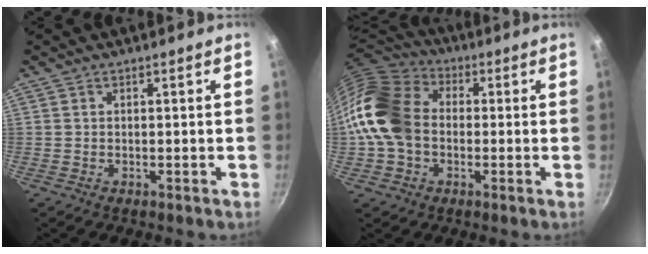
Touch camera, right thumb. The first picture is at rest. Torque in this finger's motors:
{"motor_torque": [2.46, 2.54, 1.46, -0.77, 0.24]}